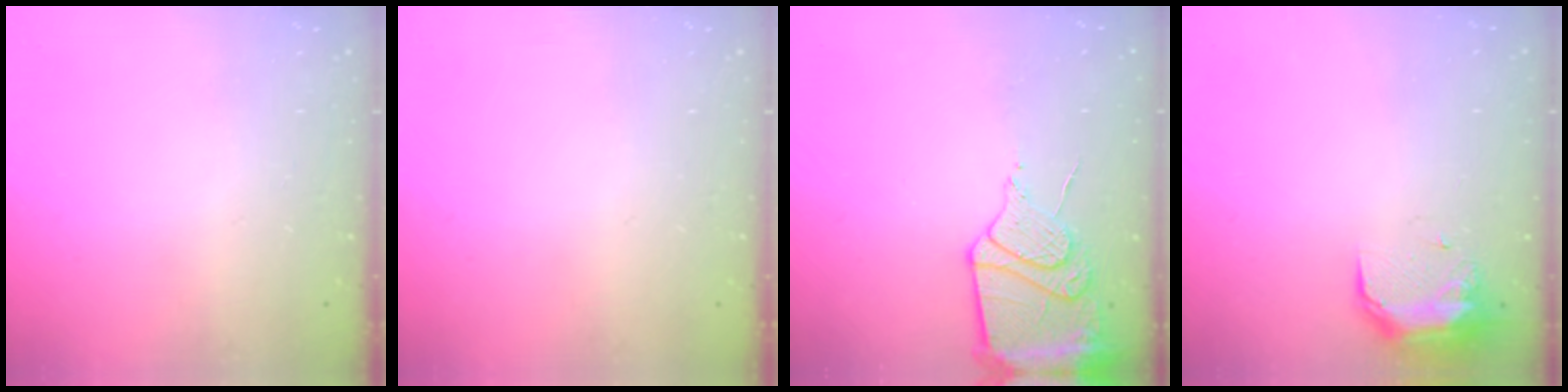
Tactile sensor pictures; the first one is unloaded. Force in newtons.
{"total": 0.0}
{"total": 13.2, "press": 13.1, "slide": 1.7}
{"total": 9.1, "press": 9.0, "slide": 1.5}